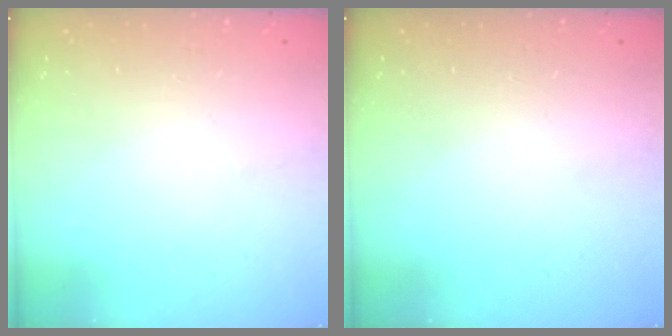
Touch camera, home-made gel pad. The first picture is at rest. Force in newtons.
{"total": 0.0}